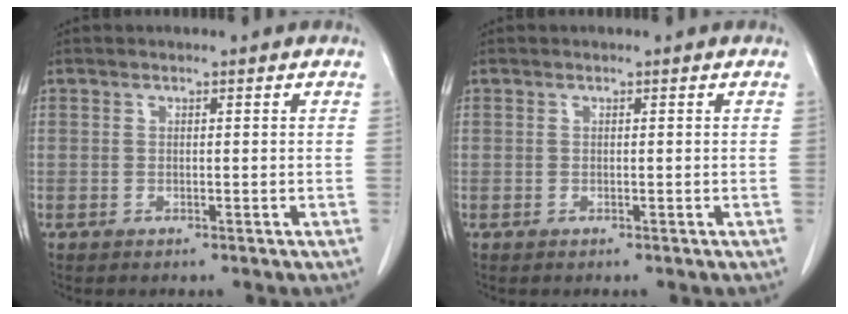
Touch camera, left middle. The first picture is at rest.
{"total": 0.0}